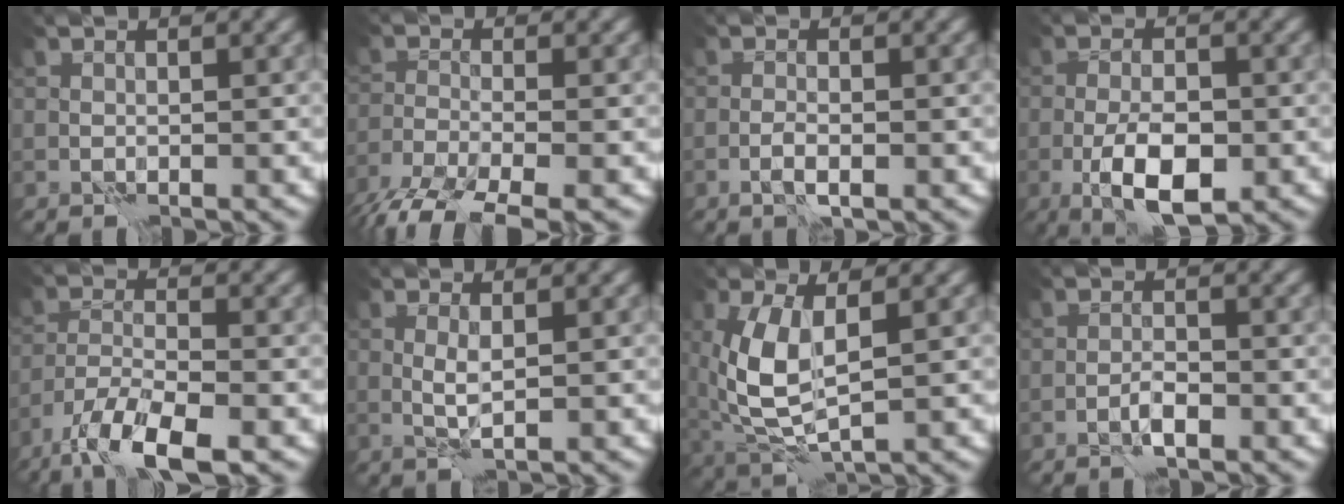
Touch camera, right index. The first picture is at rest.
{"total": 6.3, "force": [-4.6, 1.7, 4.0], "torque": [-0.074, -0.018, -0.092]}
{"total": 1.4, "force": [-0.5, 0.3, 1.3], "torque": [-0.026, 0.001, -0.011]}
{"total": 6.0, "force": [-2.2, 2.3, 5.1], "torque": [-0.091, 0.001, -0.042]}
{"total": 8.1, "force": [-5.6, 2.4, 5.4], "torque": [-0.097, -0.010, -0.108]}
{"total": 1.5, "force": [0.6, 0.1, 1.4], "torque": [-0.031, -0.001, 0.012]}
{"total": 6.6, "force": [1.1, 2.9, 5.9], "torque": [-0.145, -0.004, 0.023]}
{"total": 1.2, "force": [-0.6, 0.1, 1.1], "torque": [-0.021, 0.004, -0.013]}